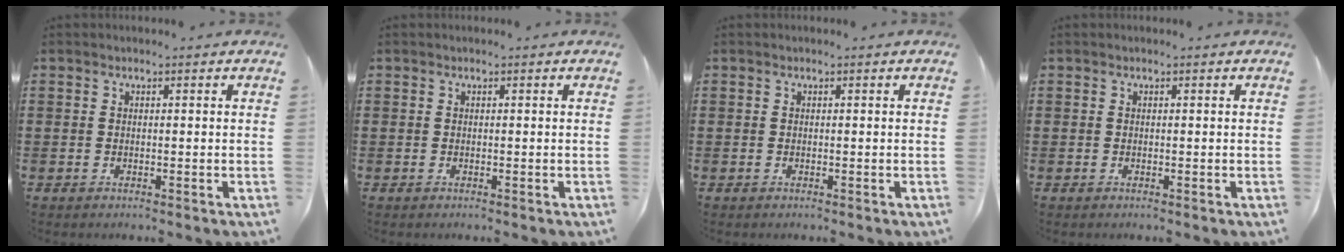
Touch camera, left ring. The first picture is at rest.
{"total": 0.0}
{"total": 0.0}
{"total": 0.0}